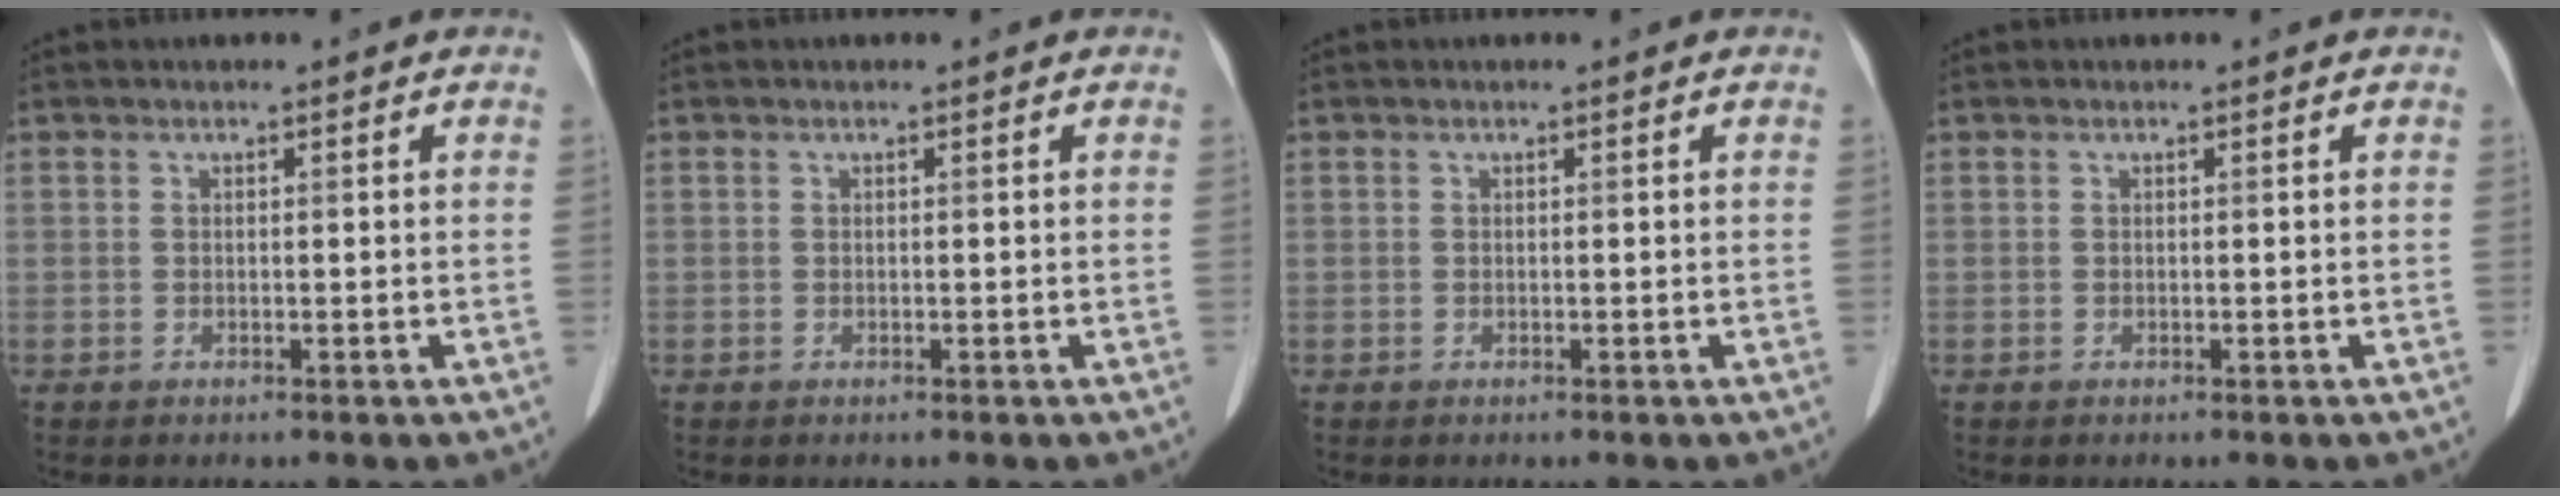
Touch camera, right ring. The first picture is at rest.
{"total": 0.0}
{"total": 0.0}
{"total": 0.0}